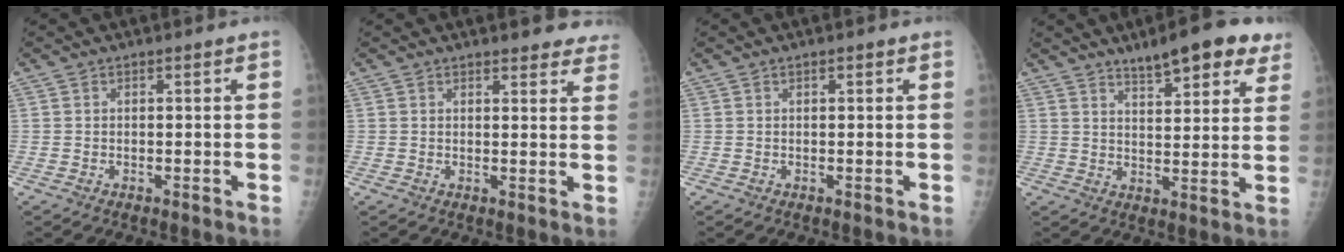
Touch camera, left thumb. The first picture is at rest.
{"total": 7.9, "force": [6.9, 2.3, 3.0], "torque": [0.001, -0.025, 0.066]}
{"total": 0.7, "force": [0.4, 0.3, 0.5], "torque": [-0.007, 0.002, 0.007]}
{"total": 12.2, "force": [8.3, 3.6, 8.2], "torque": [-0.079, -0.031, 0.115]}